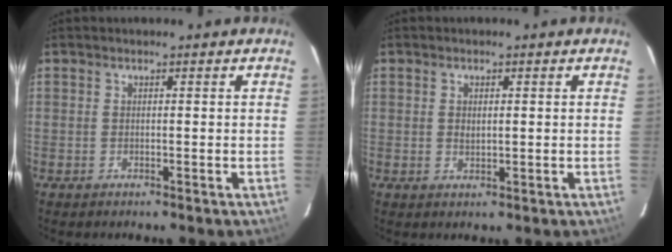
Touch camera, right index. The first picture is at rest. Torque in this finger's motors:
{"motor_torque": [-0.05, 0.07, 0.00, 0.01]}